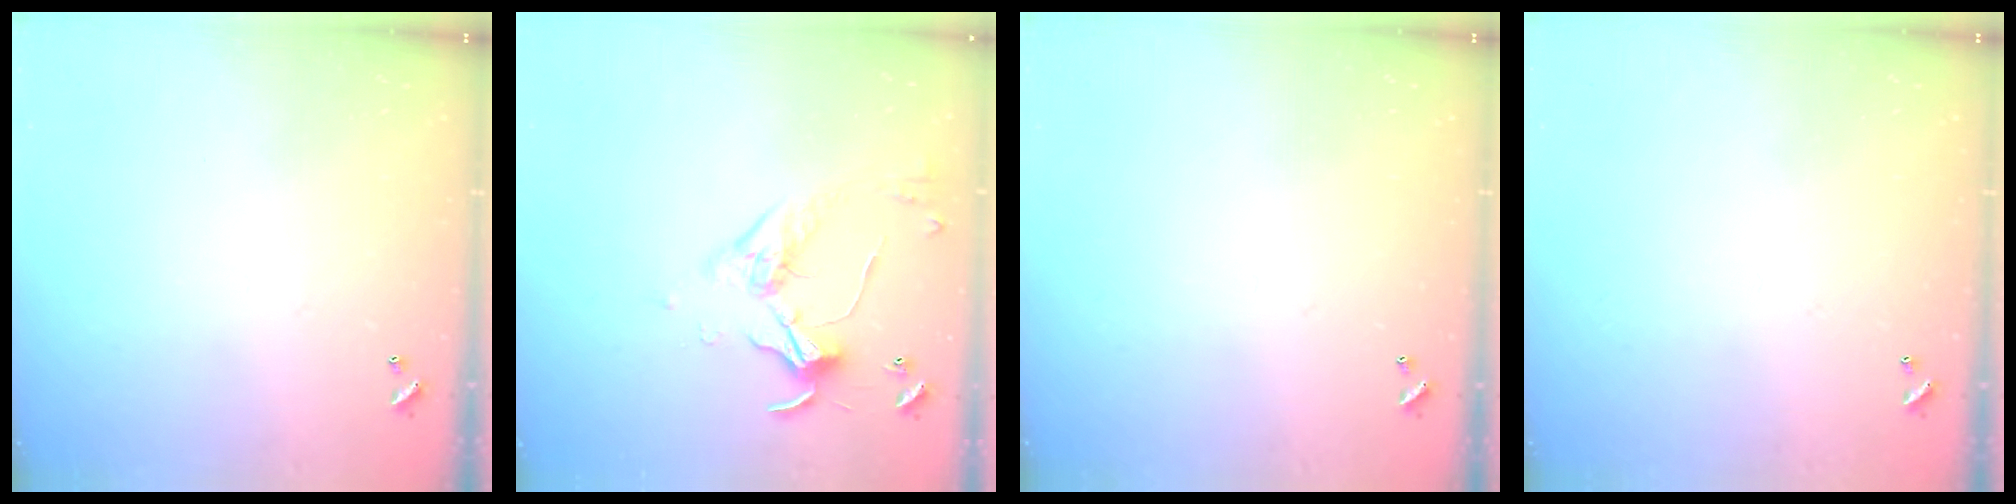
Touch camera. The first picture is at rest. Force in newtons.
{"total": 3.5, "press": 3.4, "slide": 0.7}
{"total": 0.0}
{"total": 0.0}